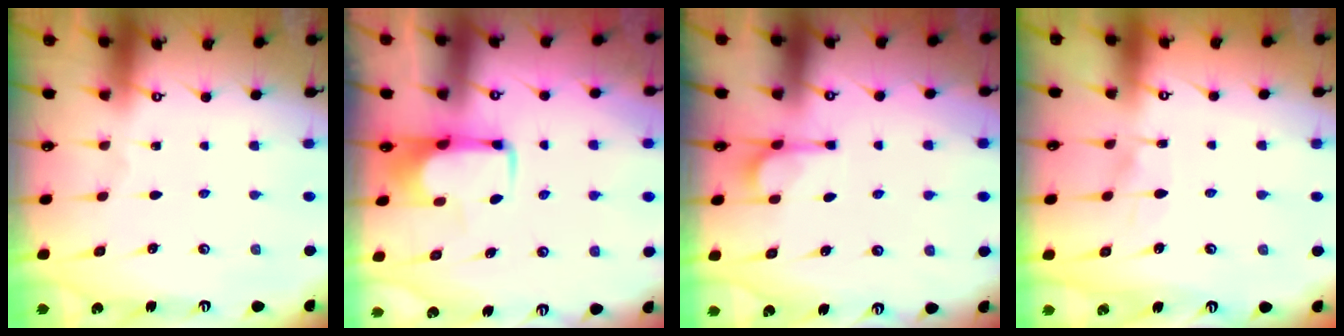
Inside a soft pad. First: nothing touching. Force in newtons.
{"total": 2.0, "press": 2.0, "slide": 0.4}
{"total": 4.0, "press": 3.9, "slide": 0.5}
{"total": 4.4, "press": 4.3, "slide": 0.4}